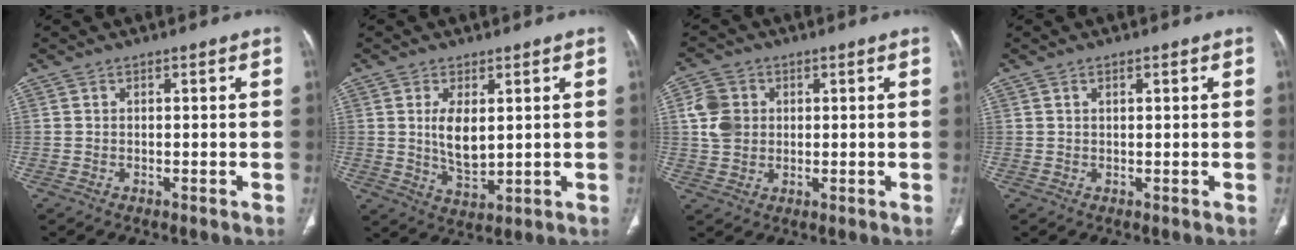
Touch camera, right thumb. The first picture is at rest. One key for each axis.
{"total": 6.5, "fx": 1.4, "fy": 3.3, "fz": 5.5, "tx": -0.095, "ty": -0.021, "tz": 0.034}
{"total": 6.2, "fx": 0.8, "fy": 5.4, "fz": 2.9, "tx": -0.041, "ty": 0.004, "tz": 0.013}
{"total": 1.2, "fx": 0.6, "fy": 0.5, "fz": 1.0, "tx": -0.018, "ty": 0.003, "tz": 0.010}